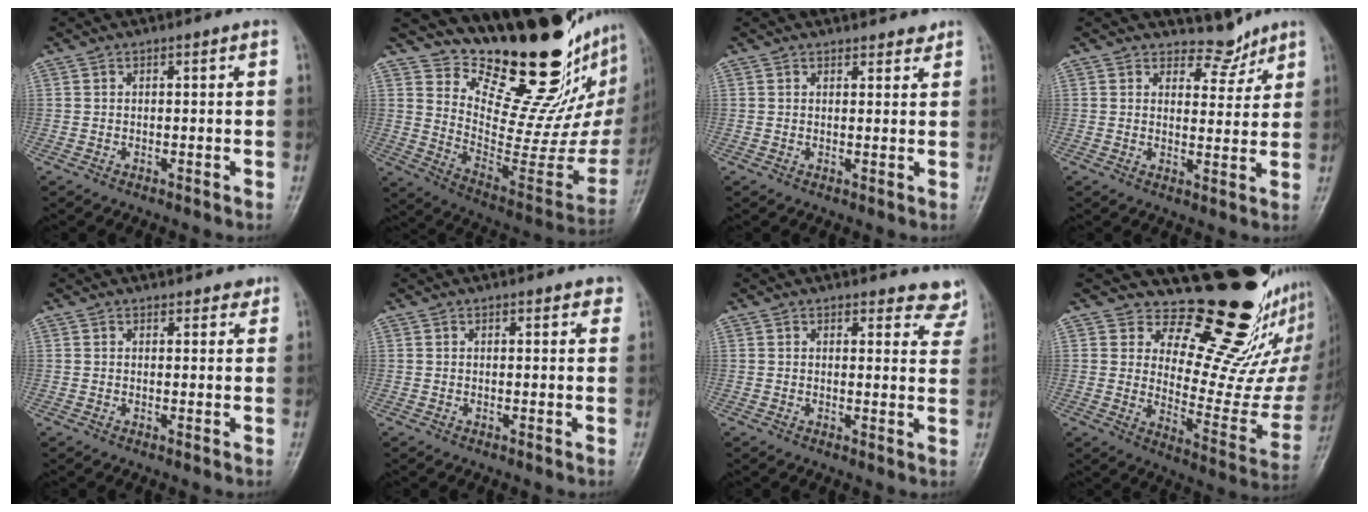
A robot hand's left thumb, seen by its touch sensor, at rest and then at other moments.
{"total": 26.2, "force": [19.1, 8.6, 15.6], "torque": [-0.190, -0.137, 0.295]}
{"total": 2.3, "force": [2.0, 0.9, 0.4], "torque": [0.011, -0.012, 0.024]}
{"total": 4.5, "force": [4.0, 2.1, 0.0], "torque": [0.023, -0.036, 0.063]}
{"total": 2.5, "force": [2.2, 1.1, 0.4], "torque": [0.014, -0.011, 0.021]}
{"total": 2.5, "force": [2.0, 1.0, 1.1], "torque": [0.006, -0.002, 0.018]}
{"total": 7.3, "force": [6.9, 2.3, 0.8], "torque": [0.036, -0.040, 0.052]}
{"total": 20.8, "force": [16.5, 7.2, 10.3], "torque": [-0.076, -0.148, 0.225]}